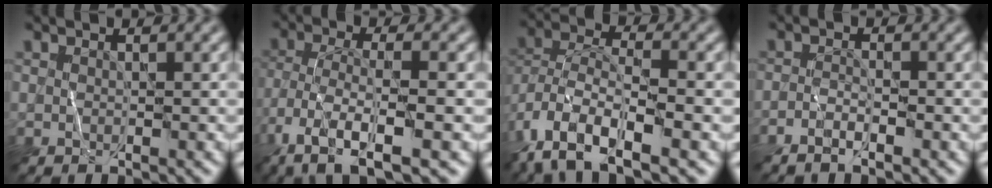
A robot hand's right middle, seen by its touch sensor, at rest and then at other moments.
{"total": 7.6, "force": [-4.6, 1.8, 5.8], "torque": [-0.111, 0.002, -0.087]}
{"total": 10.4, "force": [-6.2, 4.2, 7.2], "torque": [-0.144, -0.004, -0.122]}
{"total": 1.2, "force": [-1.0, 0.0, 0.6], "torque": [-0.015, 0.004, -0.022]}